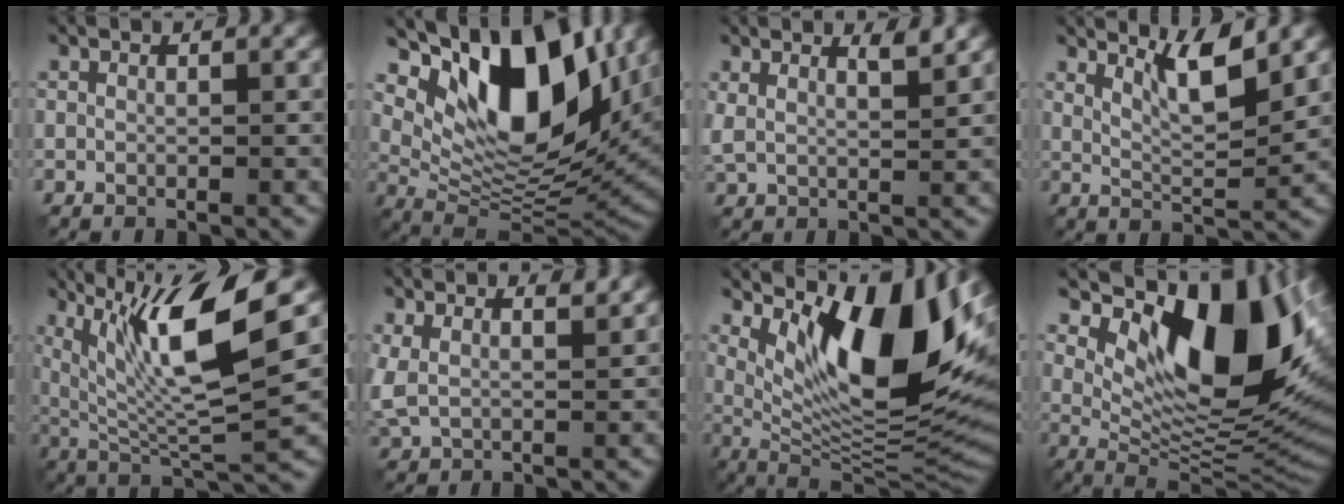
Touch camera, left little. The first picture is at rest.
{"total": 13.2, "force": [6.1, 6.3, 9.9], "torque": [-0.158, -0.005, 0.114]}
{"total": 2.8, "force": [2.0, 0.8, 1.8], "torque": [-0.032, -0.002, 0.033]}
{"total": 4.4, "force": [2.6, 0.7, 3.4], "torque": [-0.067, -0.008, 0.049]}
{"total": 10.9, "force": [4.2, 2.3, 9.8], "torque": [-0.175, -0.001, 0.083]}
{"total": 3.8, "force": [2.2, 1.8, 2.6], "torque": [-0.068, 0.006, 0.041]}
{"total": 14.0, "force": [4.6, 5.1, 12.2], "torque": [-0.179, -0.005, 0.082]}
{"total": 14.2, "force": [5.0, 6.6, 11.5], "torque": [-0.164, -0.002, 0.094]}